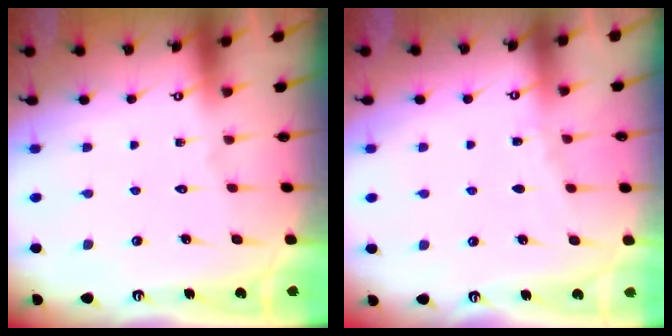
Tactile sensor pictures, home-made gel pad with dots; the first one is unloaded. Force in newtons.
{"total": 2.8, "press": 2.8, "slide": 0.4}